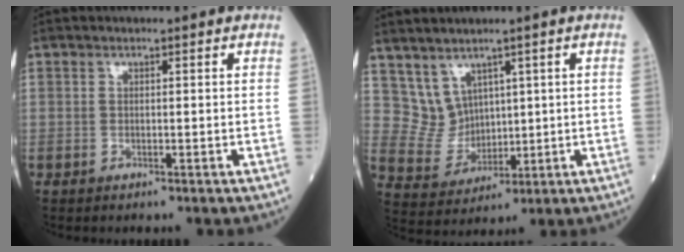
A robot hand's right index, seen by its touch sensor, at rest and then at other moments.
{"total": 5.5, "force": [3.2, 4.4, 0.7], "torque": [-0.024, 0.015, 0.077]}